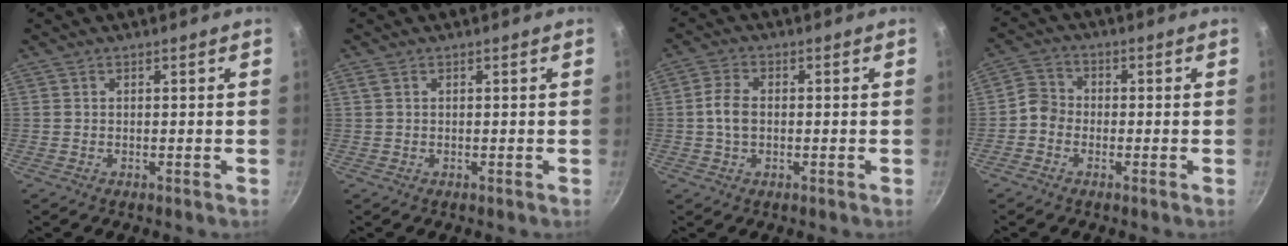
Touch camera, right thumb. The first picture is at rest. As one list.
[{"total": 0.9, "force": [0.4, 0.5, 0.6], "torque": [-0.014, 0.003, 0.009]}, {"total": 4.6, "force": [-0.3, 2.9, 3.6], "torque": [-0.072, 0.014, -0.009]}, {"total": 4.1, "force": [-1.4, 3.5, 1.5], "torque": [-0.010, 0.020, -0.040]}]